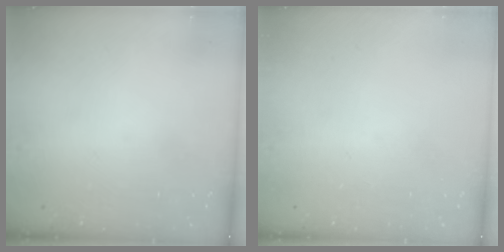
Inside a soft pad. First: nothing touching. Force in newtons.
{"total": 0.0}